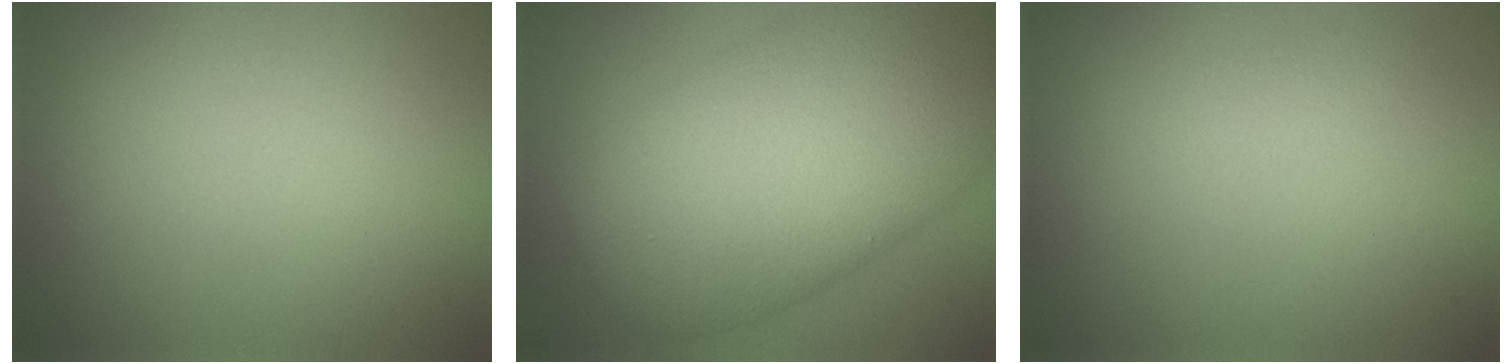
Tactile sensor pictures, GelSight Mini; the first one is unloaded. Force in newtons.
{"total": 14.5, "press": 14.5, "slide": 0.7}
{"total": 1.1, "press": 1.1, "slide": 0.0}